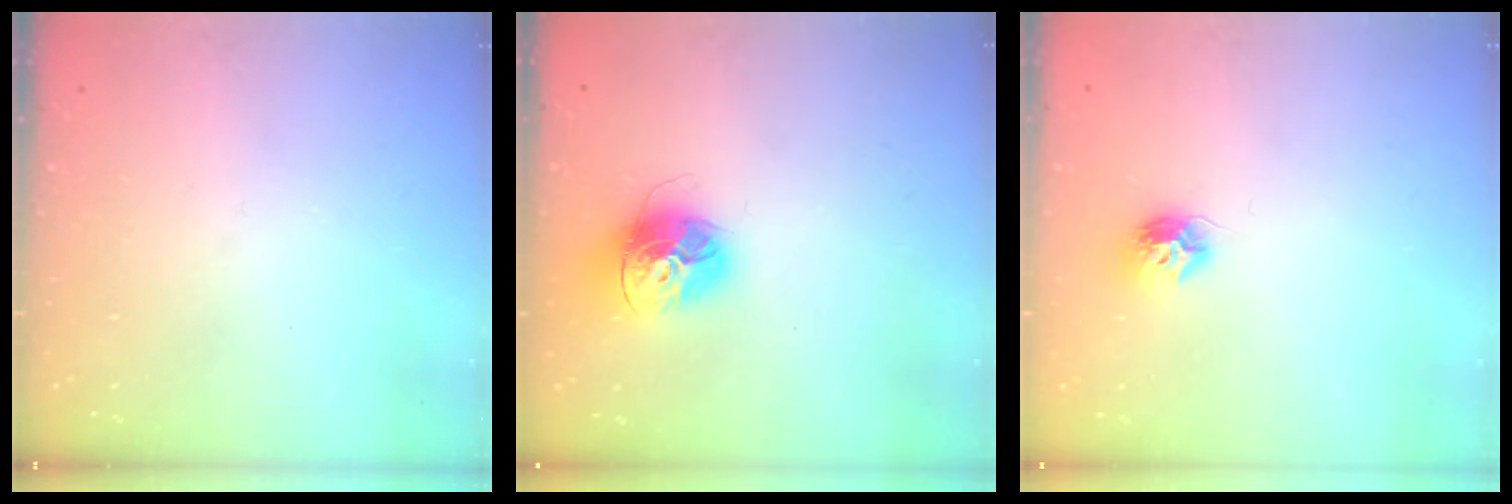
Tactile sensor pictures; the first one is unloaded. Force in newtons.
{"total": 14.5, "press": 14.4, "slide": 1.5}
{"total": 8.0, "press": 8.0, "slide": 0.5}